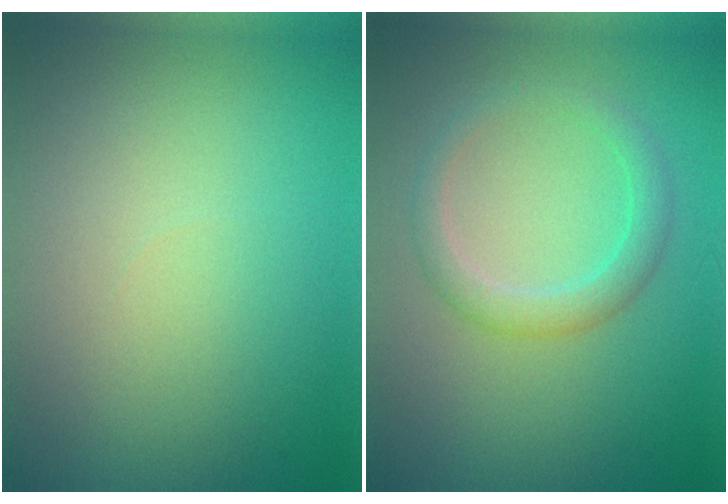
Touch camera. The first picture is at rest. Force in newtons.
{"total": 2.7, "press": 2.7, "slide": 0.1}